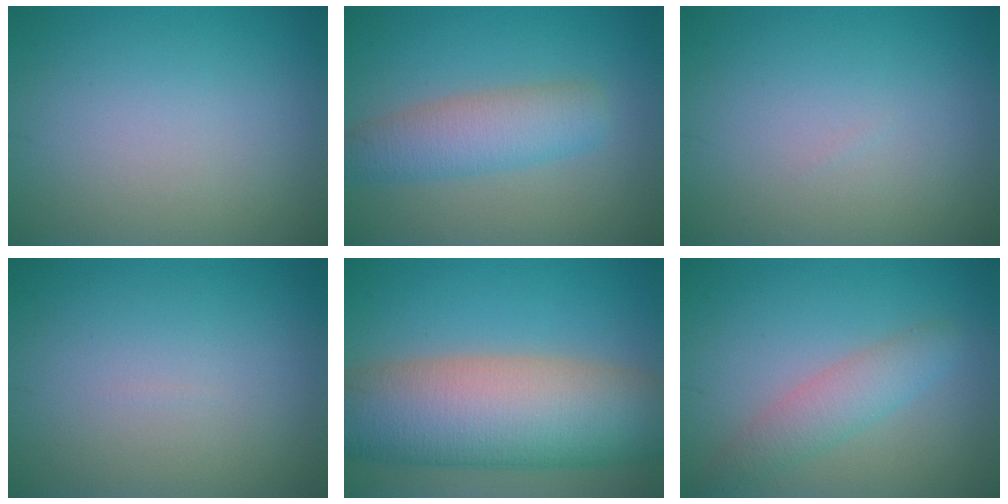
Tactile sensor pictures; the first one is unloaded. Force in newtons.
{"total": 4.5, "press": 4.5, "slide": 0.1}
{"total": 0.0}
{"total": 0.0}
{"total": 13.2, "press": 13.2, "slide": 0.7}
{"total": 3.0, "press": 2.9, "slide": 0.2}